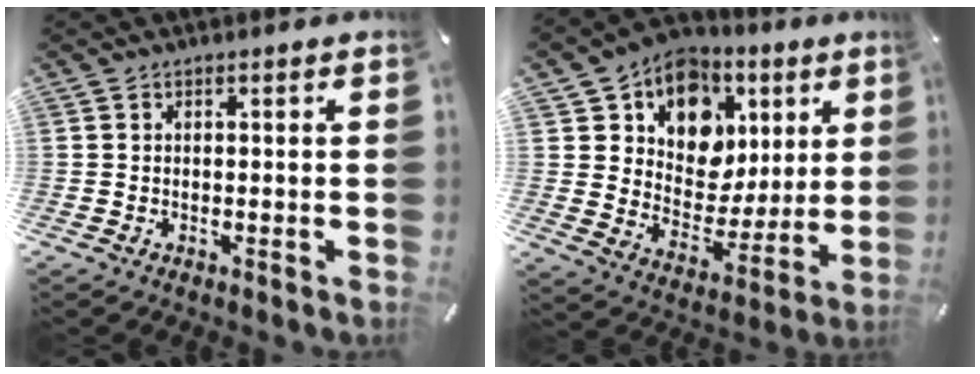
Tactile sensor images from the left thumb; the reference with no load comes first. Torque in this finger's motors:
{"motor_torque": [2.77, 2.01, 0.76, 0.42, 0.13]}